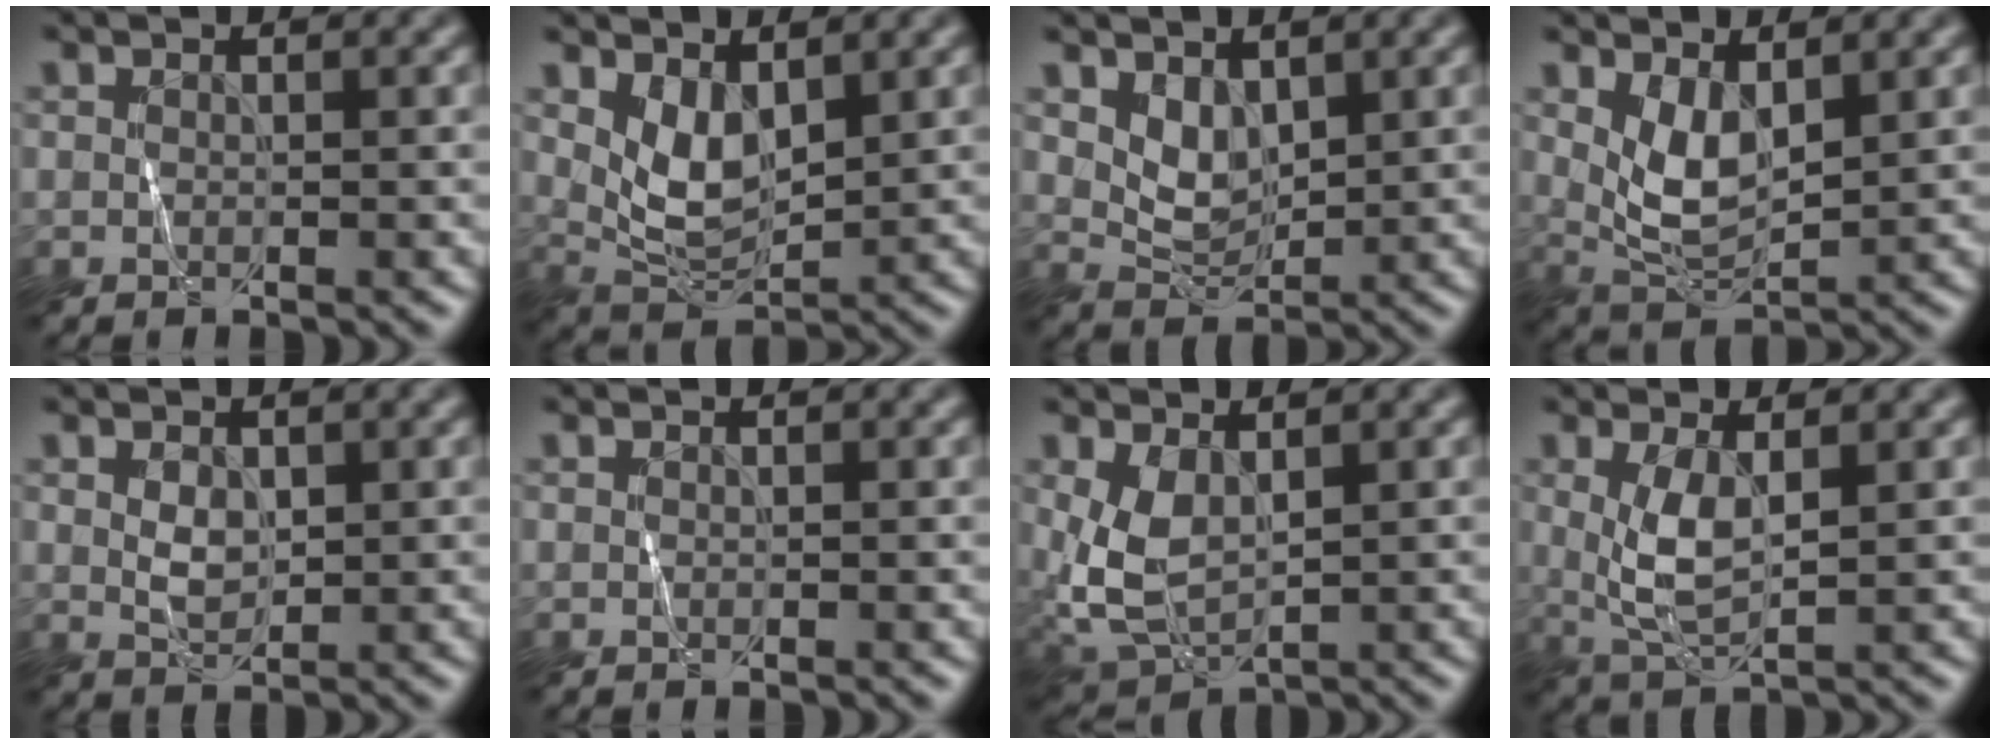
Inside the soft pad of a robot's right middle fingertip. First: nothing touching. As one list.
[{"total": 3.6, "force": [1.7, 1.9, 2.6], "torque": [-0.062, -0.009, 0.039]}, {"total": 2.3, "force": [1.4, 1.4, 1.2], "torque": [-0.031, -0.007, 0.035]}, {"total": 3.8, "force": [1.5, 1.8, 3.0], "torque": [-0.071, -0.008, 0.036]}, {"total": 1.5, "force": [0.5, 1.0, 0.9], "torque": [-0.026, -0.002, 0.017]}, {"total": 0.0}, {"total": 3.8, "force": [1.0, 2.2, 2.9], "torque": [-0.079, -0.004, 0.025]}, {"total": 3.4, "force": [0.7, 1.2, 3.1], "torque": [-0.075, -0.002, 0.021]}]